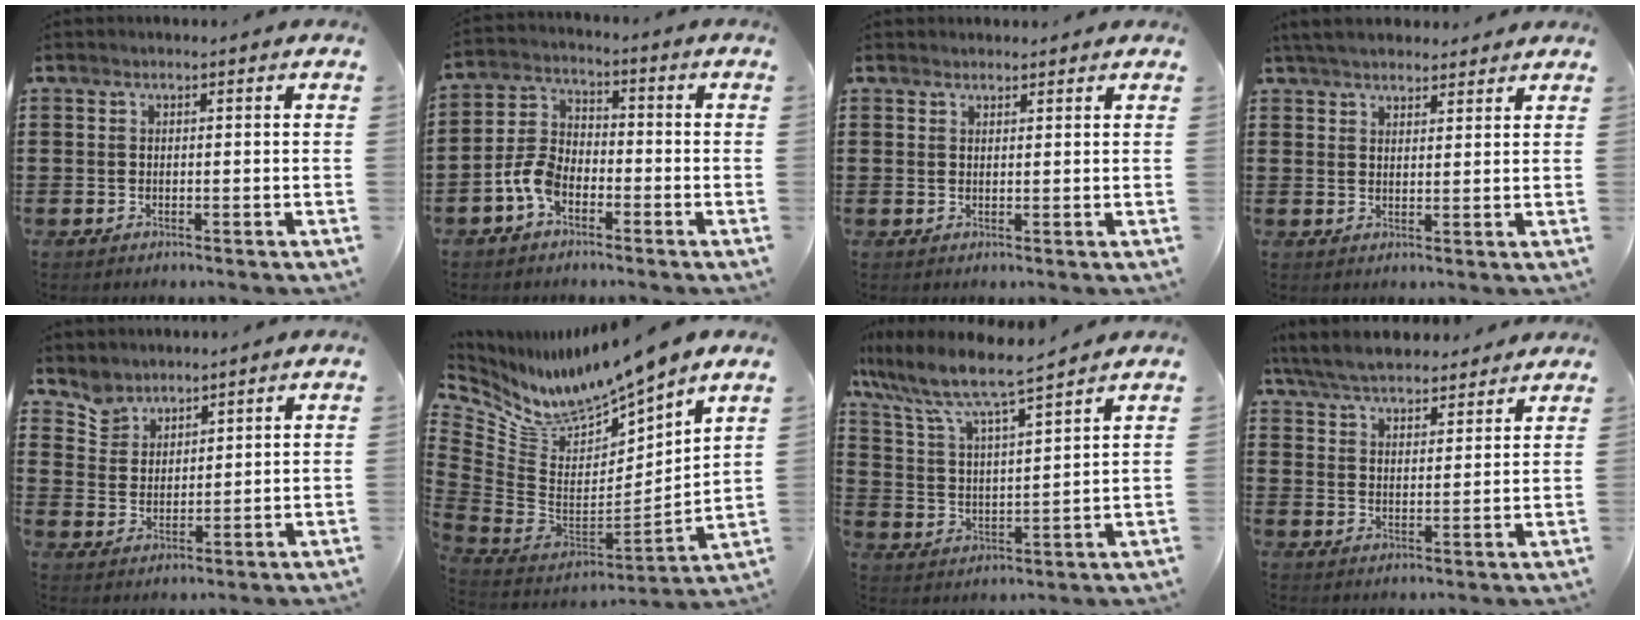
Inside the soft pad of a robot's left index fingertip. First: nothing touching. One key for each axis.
{"total": 5.8, "fx": -3.1, "fy": 3.4, "fz": 3.6, "tx": -0.105, "ty": 0.003, "tz": -0.069}
{"total": 1.4, "fx": 1.3, "fy": 0.4, "fz": 0.1, "tx": -0.003, "ty": 0.002, "tz": 0.026}
{"total": 4.1, "fx": 3.8, "fy": 1.0, "fz": 1.2, "tx": -0.033, "ty": -0.001, "tz": 0.072}
{"total": 4.9, "fx": 4.2, "fy": 2.4, "fz": 0.0, "tx": -0.021, "ty": -0.007, "tz": 0.081}
{"total": 8.5, "fx": 8.0, "fy": 1.2, "fz": 2.4, "tx": -0.089, "ty": -0.075, "tz": 0.137}
{"total": 6.8, "fx": 6.0, "fy": 0.5, "fz": 3.1, "tx": -0.089, "ty": -0.036, "tz": 0.097}
{"total": 6.1, "fx": 5.9, "fy": 1.2, "fz": 1.4, "tx": -0.052, "ty": -0.019, "tz": 0.106}